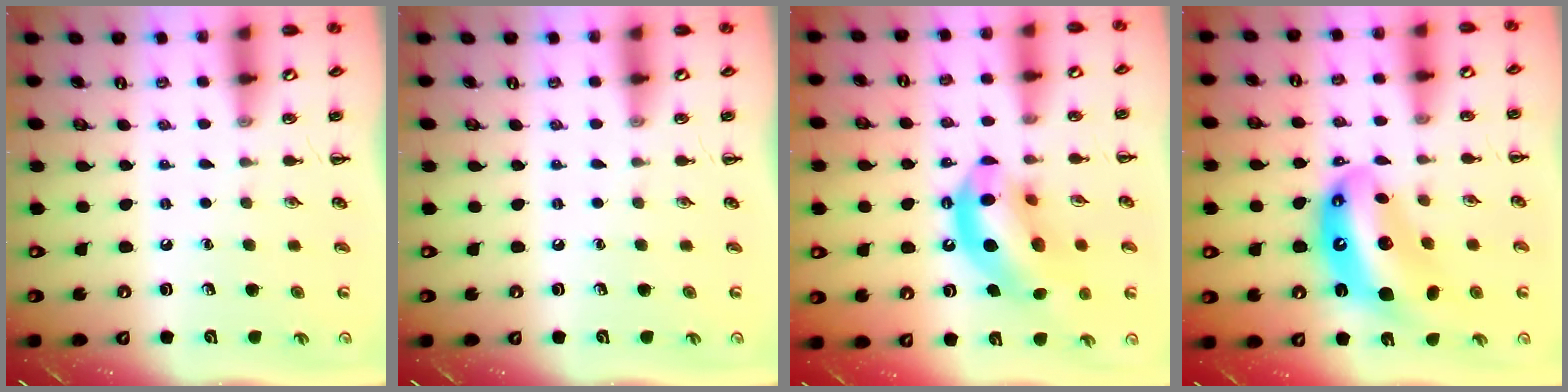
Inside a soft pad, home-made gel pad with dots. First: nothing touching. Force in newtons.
{"total": 0.0}
{"total": 16.1, "press": 15.5, "slide": 4.2}
{"total": 15.4, "press": 14.7, "slide": 4.6}